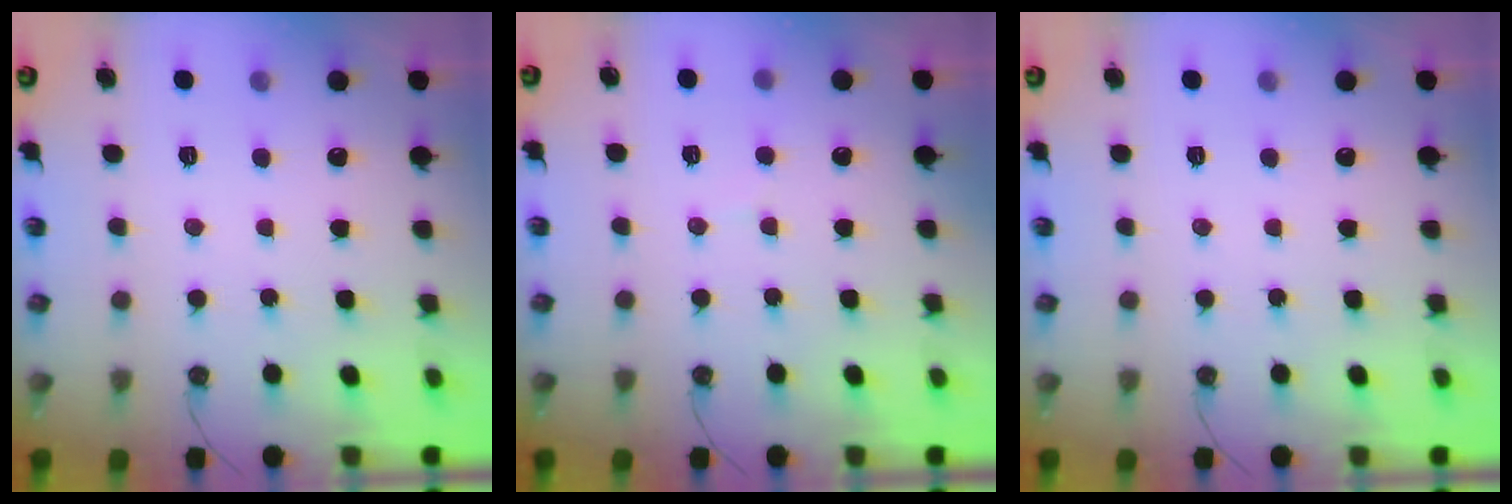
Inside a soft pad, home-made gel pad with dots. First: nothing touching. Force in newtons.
{"total": 4.7, "press": 4.6, "slide": 0.3}
{"total": 0.0}